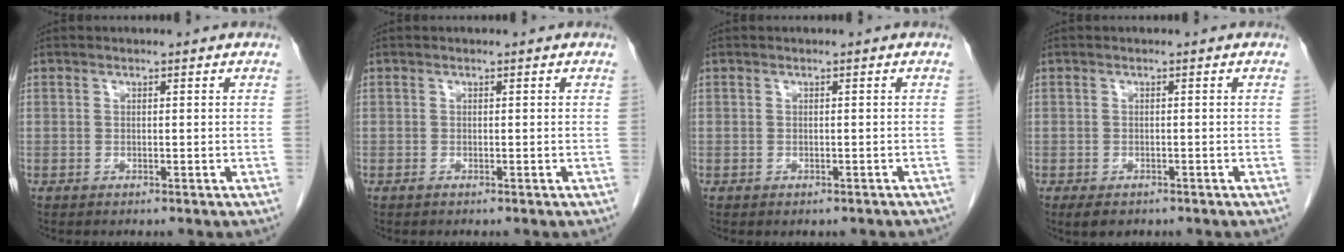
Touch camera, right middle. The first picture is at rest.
{"total": 0.0}
{"total": 1.9, "force": [-1.5, 0.9, 0.7], "torque": [-0.008, -0.001, -0.014]}
{"total": 3.1, "force": [-2.1, 1.6, 1.5], "torque": [-0.019, -0.002, -0.026]}